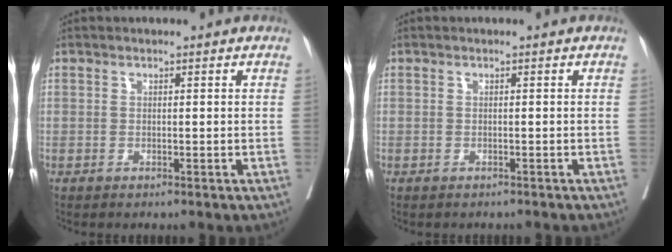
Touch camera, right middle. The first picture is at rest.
{"total": 1.3, "force": [-1.2, 0.4, 0.3], "torque": [-0.008, -0.001, -0.015]}